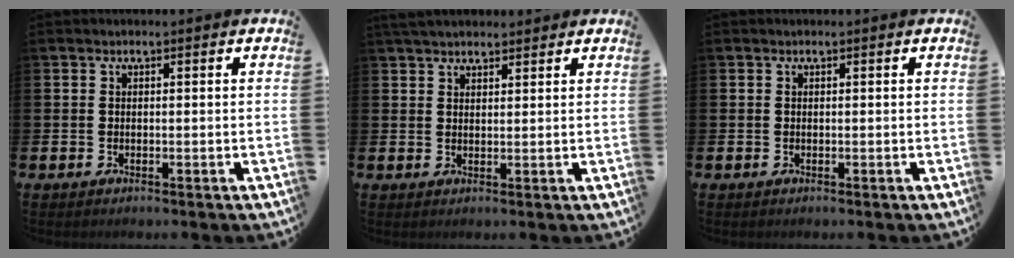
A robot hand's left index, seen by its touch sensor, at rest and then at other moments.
{"total": 3.3, "force": [3.0, 0.9, 0.8], "torque": [-0.009, -0.011, 0.054]}
{"total": 0.0}